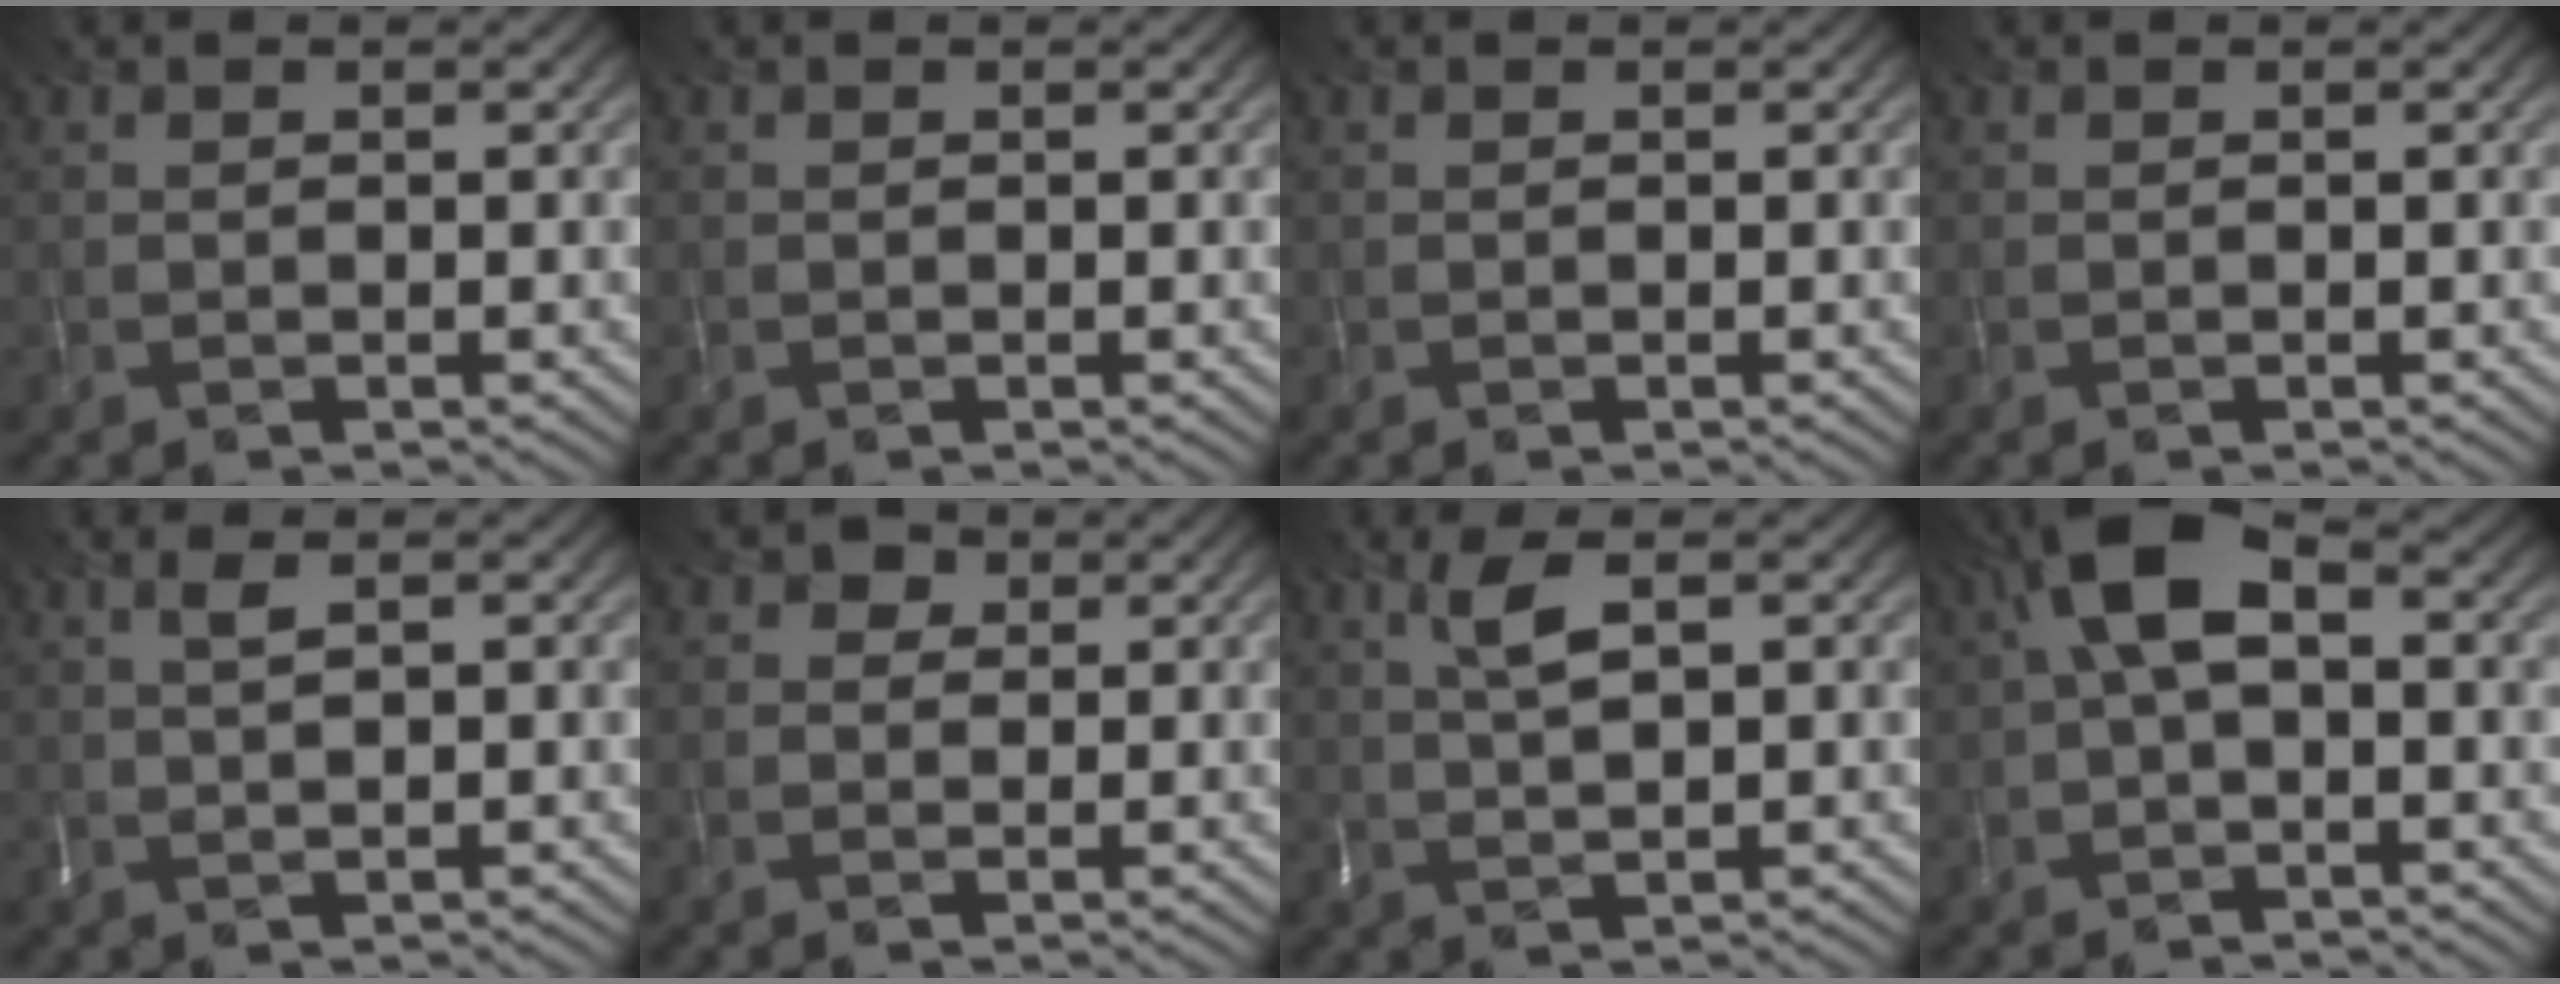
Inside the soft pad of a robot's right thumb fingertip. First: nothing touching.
{"total": 0.0}
{"total": 0.0}
{"total": 0.0}
{"total": 1.6, "force": [0.6, -0.1, 1.5], "torque": [-0.035, 0.007, 0.015]}
{"total": 2.1, "force": [0.8, 1.7, 0.8], "torque": [-0.014, 0.001, 0.007]}
{"total": 3.7, "force": [1.4, 0.5, 3.4], "torque": [-0.082, 0.005, 0.032]}
{"total": 6.5, "force": [1.1, 2.9, 5.7], "torque": [-0.117, 0.022, 0.011]}